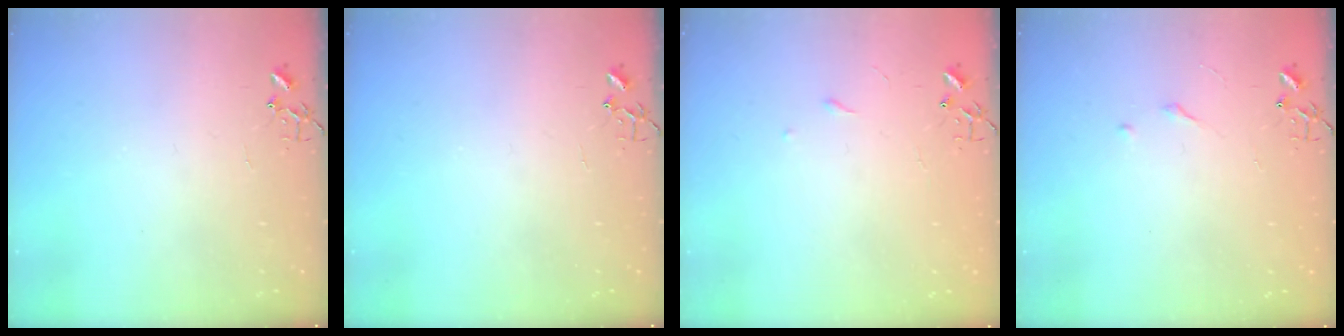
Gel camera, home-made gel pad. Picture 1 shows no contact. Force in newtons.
{"total": 0.0}
{"total": 3.5, "press": 3.5, "slide": 0.5}
{"total": 2.7, "press": 2.7, "slide": 0.4}